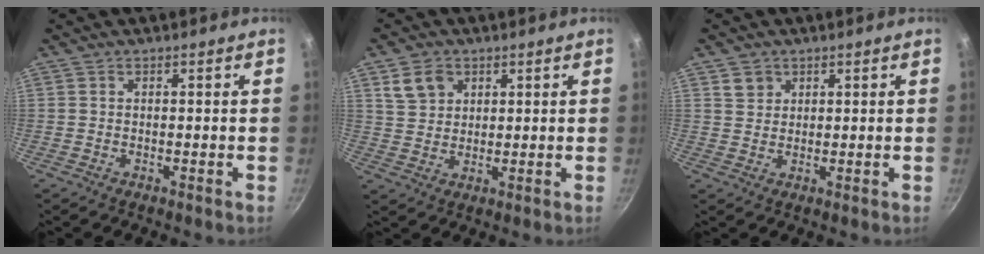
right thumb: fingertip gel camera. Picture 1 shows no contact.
{"total": 5.5, "force": [2.8, 3.9, 2.7], "torque": [-0.034, -0.005, 0.059]}
{"total": 3.1, "force": [1.5, 2.6, 0.8], "torque": [0.005, 0.003, 0.027]}